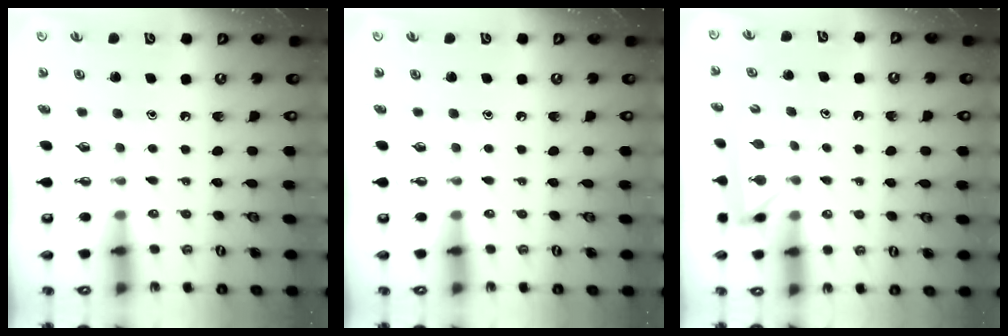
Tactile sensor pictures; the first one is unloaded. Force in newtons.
{"total": 0.0}
{"total": 2.8, "press": 2.8, "slide": 0.5}